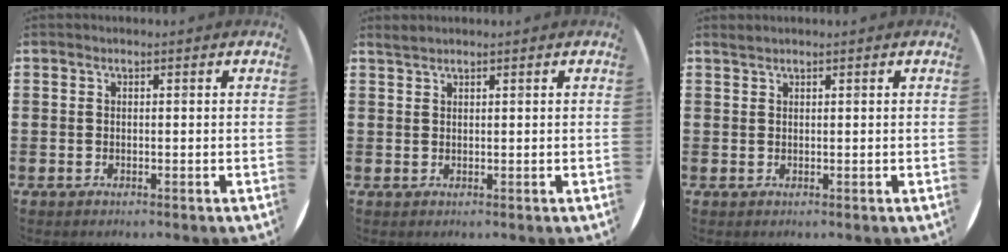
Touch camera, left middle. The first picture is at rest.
{"total": 0.9, "force": [0.9, 0.0, 0.0], "torque": [-0.002, 0.000, 0.017]}
{"total": 0.5, "force": [0.5, -0.1, -0.1], "torque": [0.001, 0.001, 0.010]}